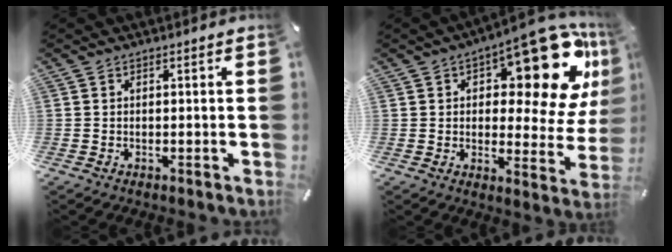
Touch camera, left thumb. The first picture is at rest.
{"total": 21.6, "force": [11.9, 8.8, 15.8], "torque": [-0.190, -0.095, 0.189]}